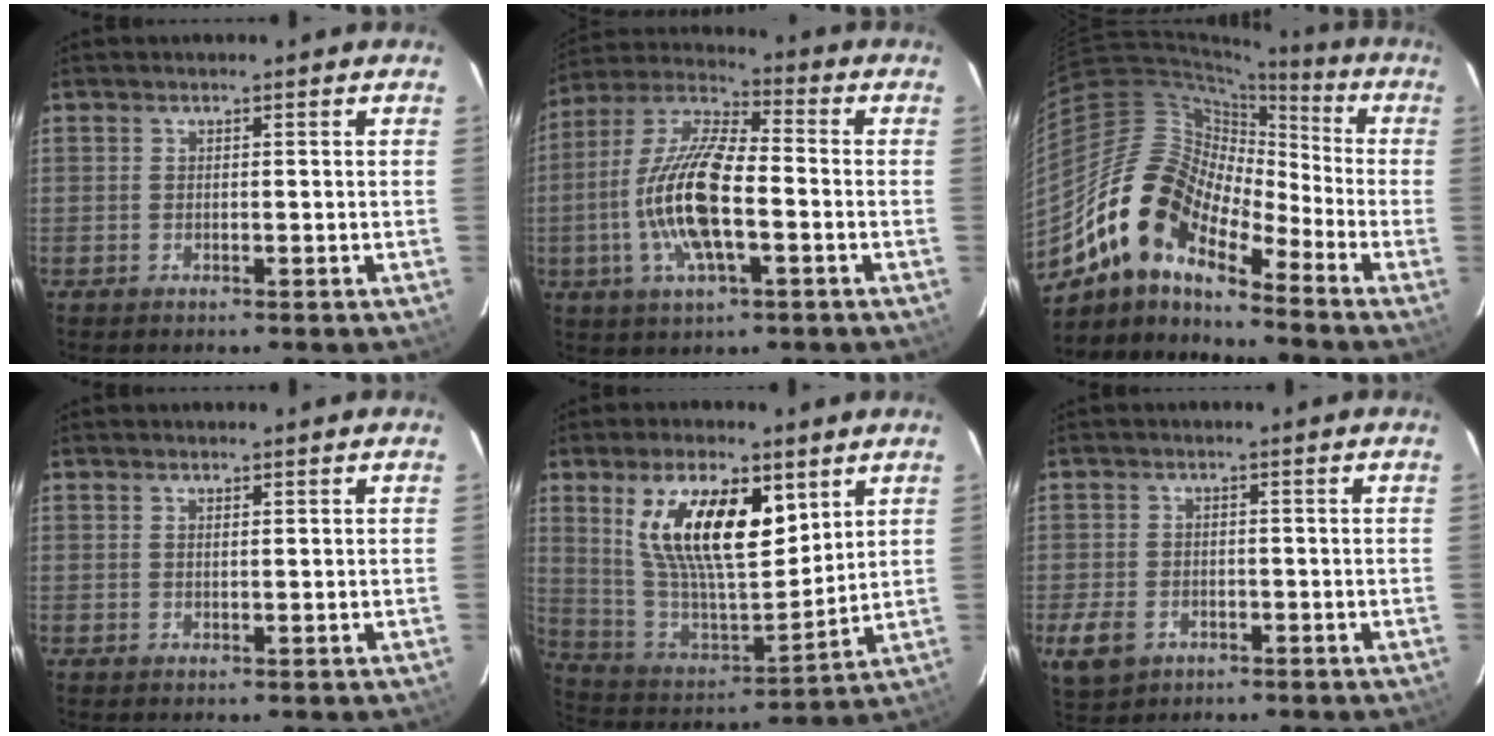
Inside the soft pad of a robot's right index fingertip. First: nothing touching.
{"total": 16.1, "force": [-3.6, 5.4, 14.7], "torque": [-0.299, -0.003, -0.076]}
{"total": 15.4, "force": [-10.8, 6.2, 9.1], "torque": [-0.151, 0.005, -0.222]}
{"total": 0.5, "force": [0.4, 0.1, 0.4], "torque": [-0.007, 0.001, 0.007]}
{"total": 18.9, "force": [8.4, 7.8, 15.0], "torque": [-0.279, 0.002, 0.165]}
{"total": 6.6, "force": [-2.8, 5.0, 3.3], "torque": [-0.087, -0.006, -0.044]}